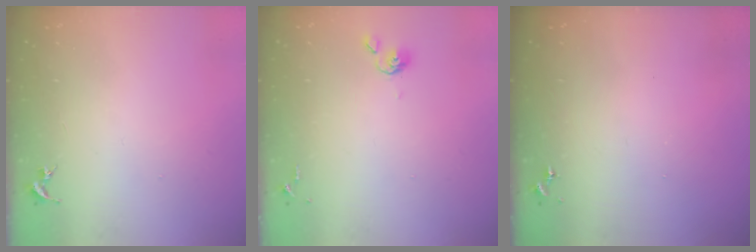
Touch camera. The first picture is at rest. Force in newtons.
{"total": 3.8, "press": 3.7, "slide": 0.8}
{"total": 0.0}